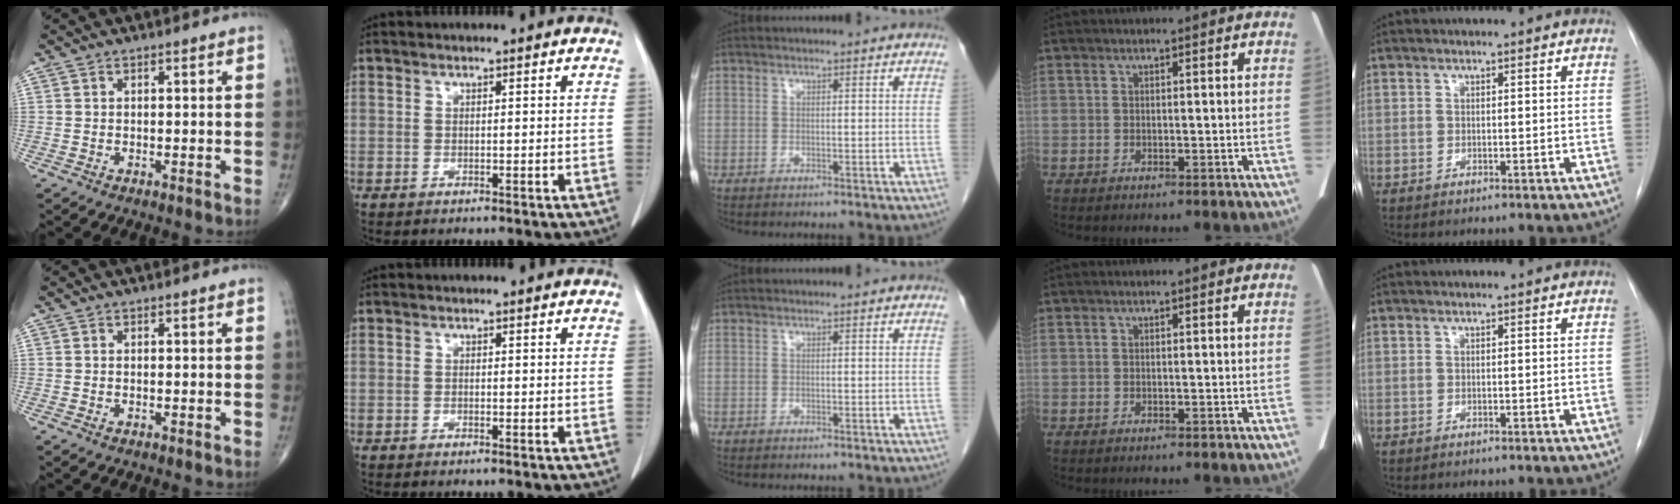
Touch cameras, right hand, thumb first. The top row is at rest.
{}